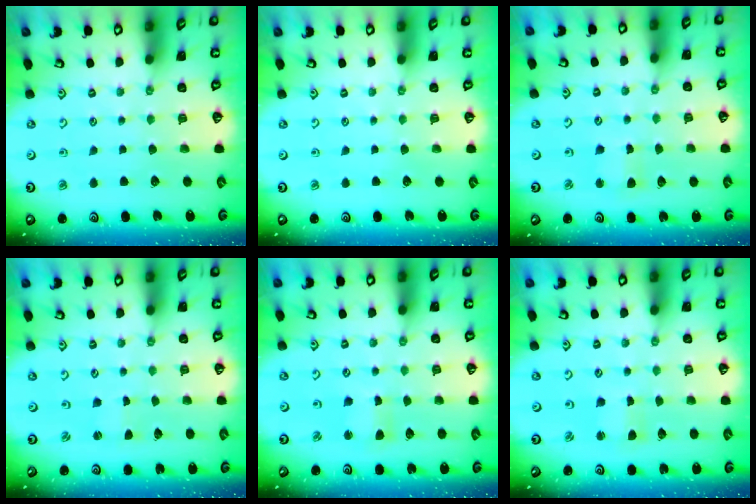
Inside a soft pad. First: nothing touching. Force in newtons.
{"total": 0.0}
{"total": 3.6, "press": 3.6, "slide": 0.4}
{"total": 0.0}
{"total": 3.1, "press": 3.1, "slide": 0.4}
{"total": 2.5, "press": 2.5, "slide": 0.3}